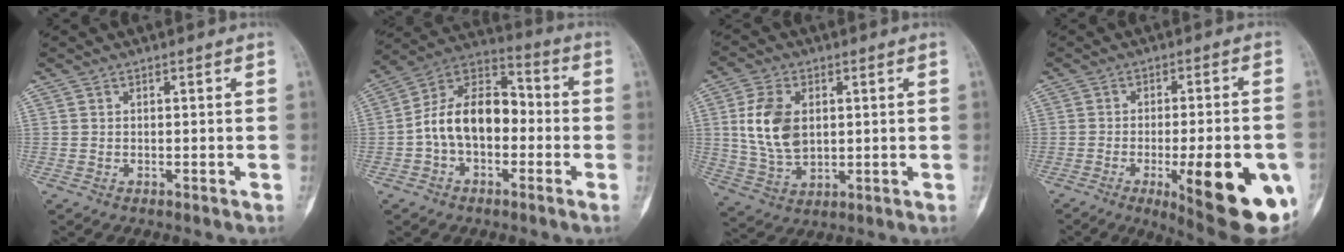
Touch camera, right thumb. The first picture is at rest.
{"total": 14.5, "force": [-2.0, 9.0, 11.2], "torque": [-0.178, 0.048, -0.045]}
{"total": 11.2, "force": [1.9, 7.1, 8.4], "torque": [-0.159, -0.007, 0.045]}
{"total": 21.0, "force": [-6.9, 5.9, 18.9], "torque": [-0.203, -0.002, -0.076]}